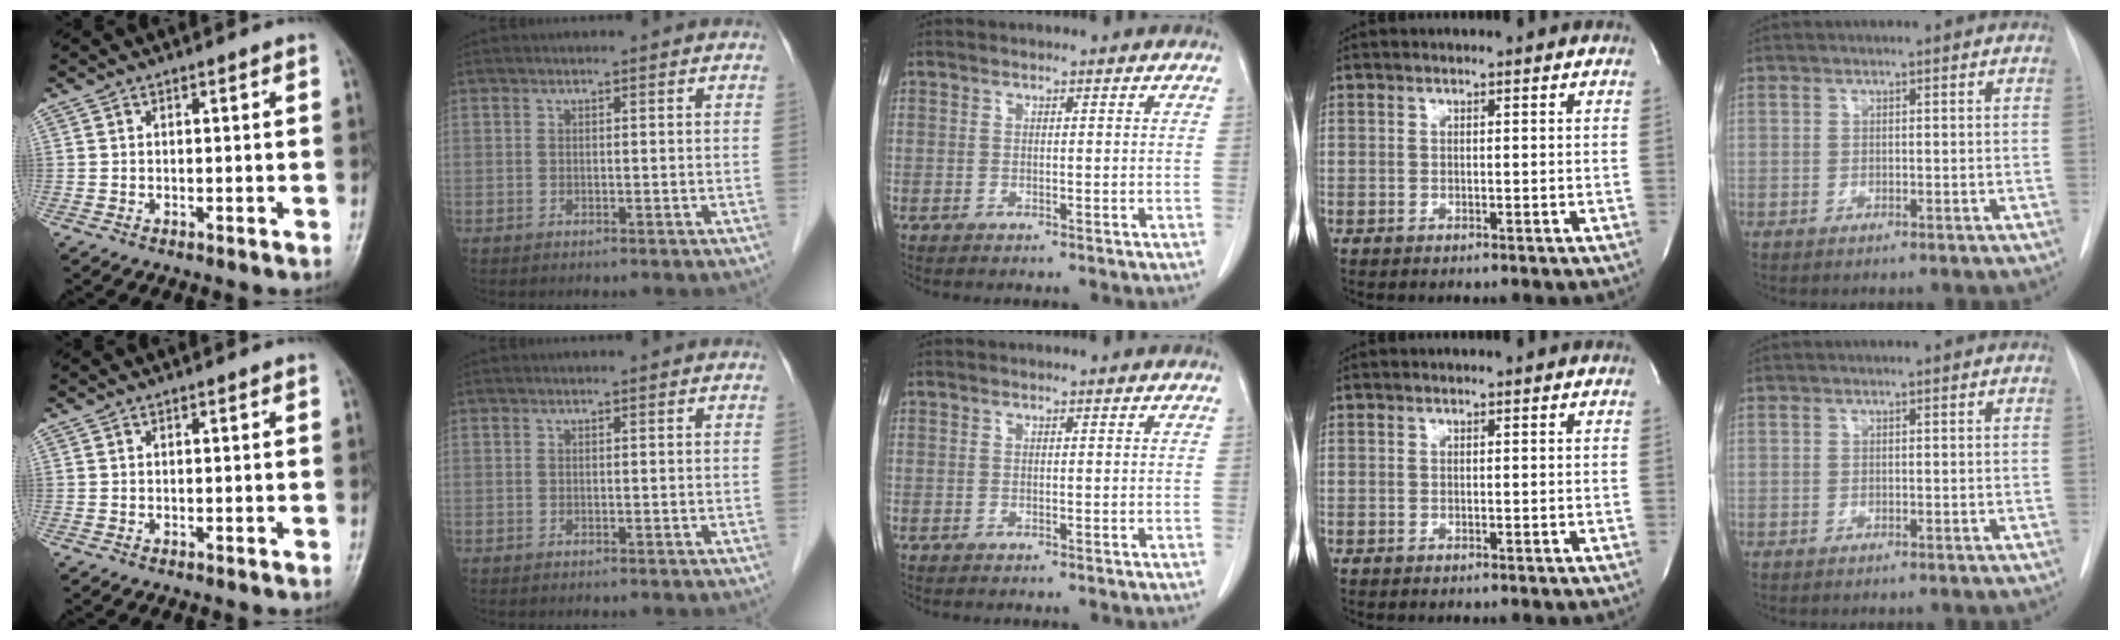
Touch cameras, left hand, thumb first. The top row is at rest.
{}